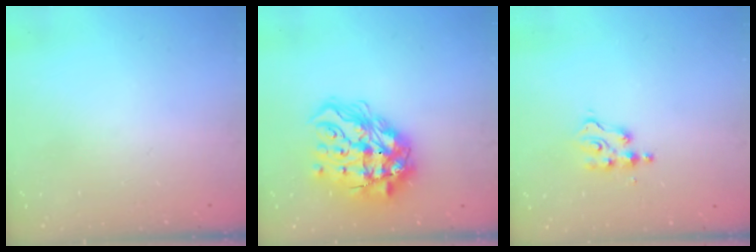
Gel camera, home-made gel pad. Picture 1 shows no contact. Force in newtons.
{"total": 23.3, "press": 23.2, "slide": 2.6}
{"total": 3.9, "press": 3.9, "slide": 0.5}